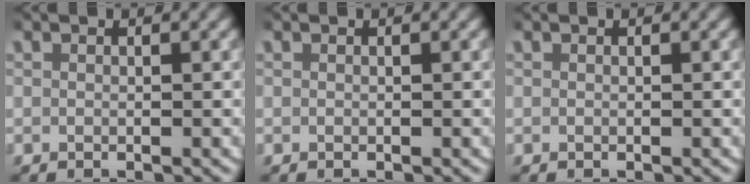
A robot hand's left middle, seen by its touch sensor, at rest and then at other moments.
{"total": 0.0}
{"total": 0.0}